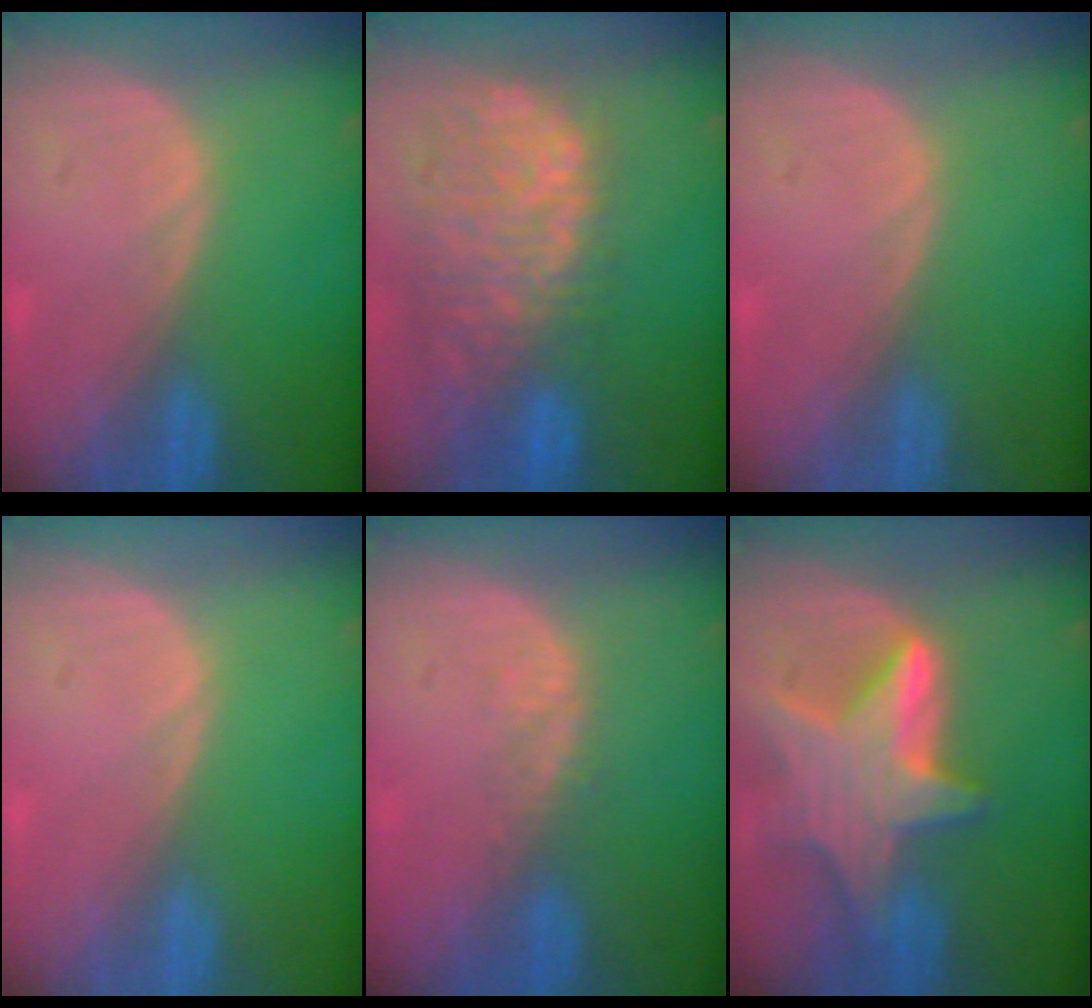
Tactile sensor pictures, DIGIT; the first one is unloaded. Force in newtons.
{"total": 12.4, "press": 10.2, "slide": 7.1}
{"total": 0.0}
{"total": 0.0}
{"total": 2.5, "press": 1.9, "slide": 1.7}
{"total": 9.5, "press": 9.5, "slide": 0.6}